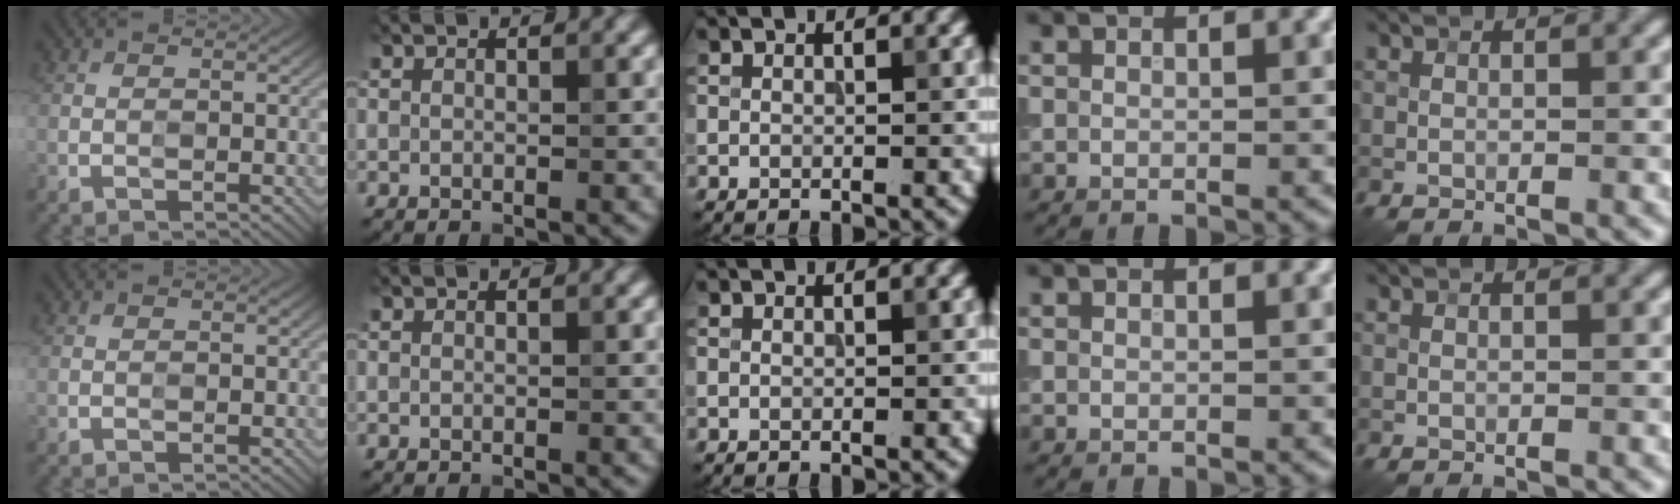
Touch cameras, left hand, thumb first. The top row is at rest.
{}